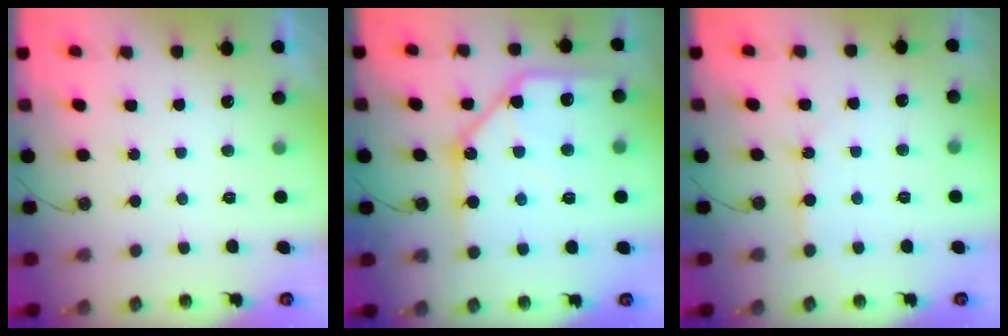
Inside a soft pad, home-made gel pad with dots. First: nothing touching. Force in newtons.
{"total": 16.5, "press": 16.4, "slide": 1.7}
{"total": 3.6, "press": 3.6, "slide": 0.2}